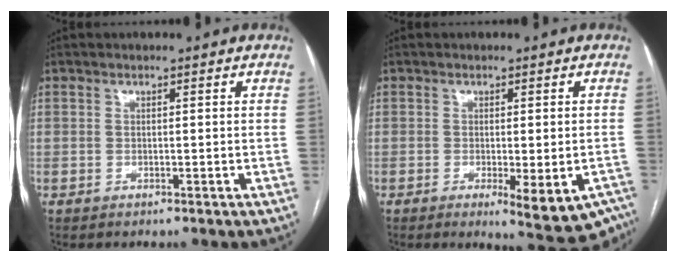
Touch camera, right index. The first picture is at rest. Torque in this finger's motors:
{"motor_torque": [-0.29, -0.27, -0.04, -0.02]}